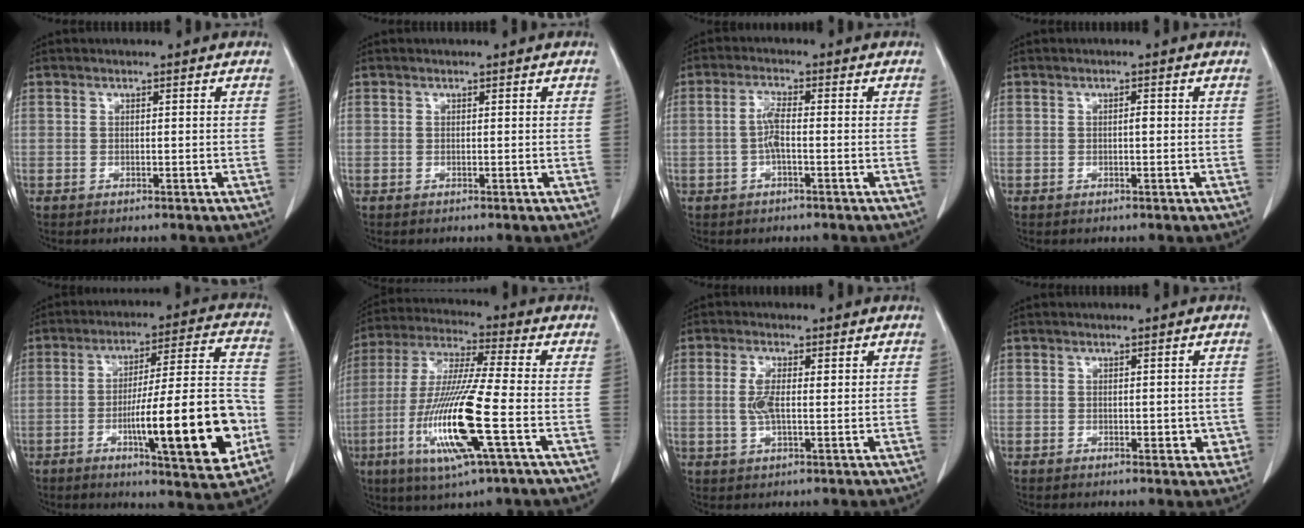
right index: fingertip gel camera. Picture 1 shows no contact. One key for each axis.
{"total": 0.0}
{"total": 3.3, "fx": -0.6, "fy": 0.6, "fz": 3.2, "tx": -0.067, "ty": 0.004, "tz": -0.013}
{"total": 0.7, "fx": -0.1, "fy": 0.2, "fz": 0.7, "tx": -0.010, "ty": 0.002, "tz": -0.001}
{"total": 19.5, "fx": -5.8, "fy": 2.1, "fz": 18.5, "tx": -0.255, "ty": 0.010, "tz": -0.077}
{"total": 16.4, "fx": -4.8, "fy": 0.4, "fz": 15.7, "tx": -0.325, "ty": -0.021, "tz": -0.093}
{"total": 4.6, "fx": 0.8, "fy": 1.6, "fz": 4.2, "tx": -0.091, "ty": 0.007, "tz": 0.016}
{"total": 3.0, "fx": -0.3, "fy": 1.8, "fz": 2.4, "tx": -0.017, "ty": 0.001, "tz": 0.002}